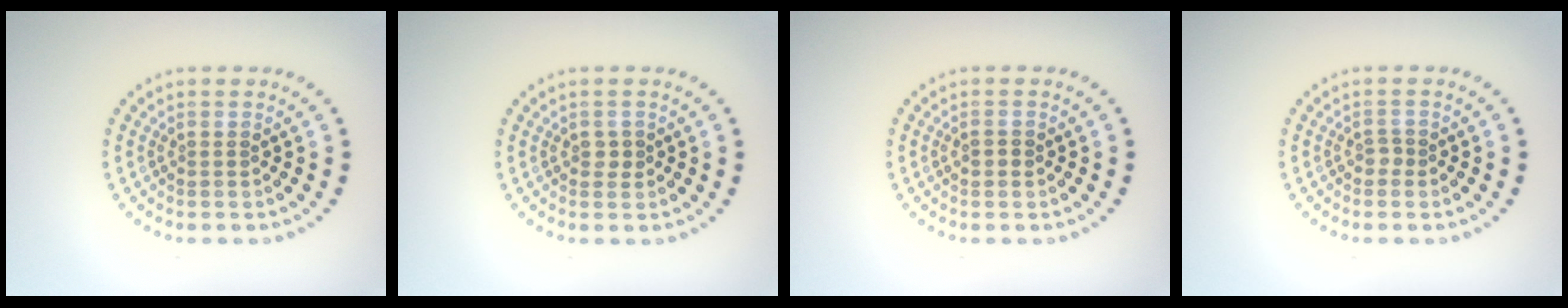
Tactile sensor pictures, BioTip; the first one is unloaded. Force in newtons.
{"total": 0.9, "press": 0.9, "slide": 0.1}
{"total": 0.9, "press": 0.9, "slide": 0.2}
{"total": 0.9, "press": 0.7, "slide": 0.5}